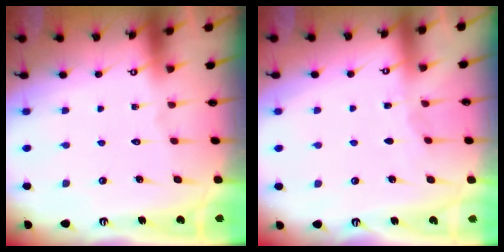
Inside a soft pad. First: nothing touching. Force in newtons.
{"total": 3.1, "press": 3.1, "slide": 0.4}